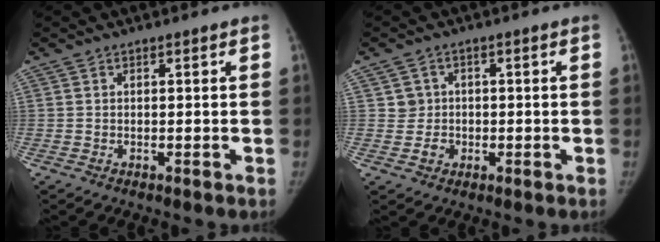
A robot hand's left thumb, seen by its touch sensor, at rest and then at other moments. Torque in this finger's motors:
{"motor_torque": [-0.35, 0.18, -0.06, 0.17, -0.07]}